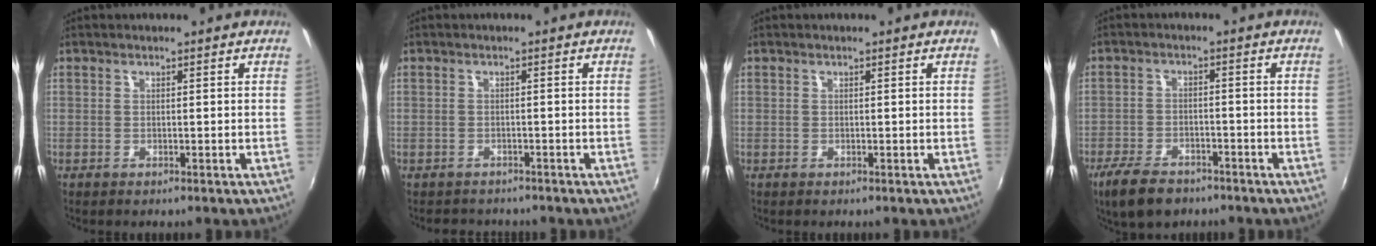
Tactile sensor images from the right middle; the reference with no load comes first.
{"total": 3.3, "force": [-2.9, 1.5, 0.4], "torque": [-0.014, -0.008, -0.045]}
{"total": 0.0}
{"total": 9.1, "force": [-6.6, 4.3, 4.5], "torque": [-0.120, -0.016, -0.118]}